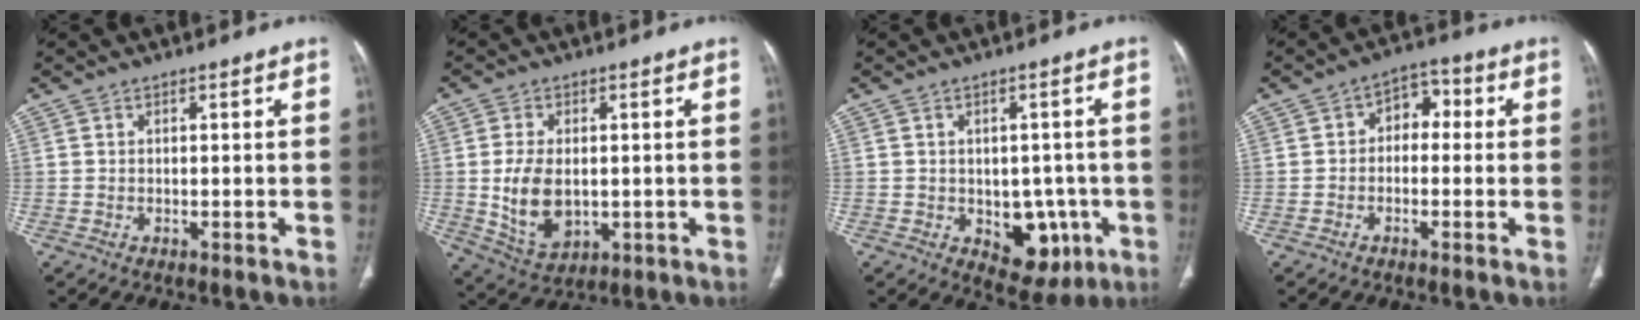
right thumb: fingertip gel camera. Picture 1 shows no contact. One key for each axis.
{"total": 9.8, "fx": -0.3, "fy": 6.2, "fz": 7.6, "tx": -0.134, "ty": -0.009, "tz": 0.011}
{"total": 9.1, "fx": -2.4, "fy": 6.2, "fz": 6.2, "tx": -0.034, "ty": 0.006, "tz": -0.018}
{"total": 5.7, "fx": 0.1, "fy": 4.1, "fz": 3.9, "tx": -0.029, "ty": 0.025, "tz": -0.013}